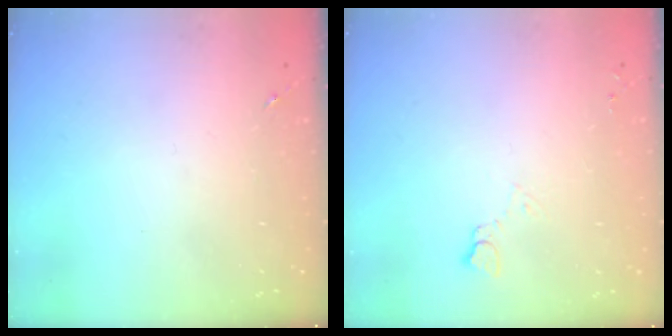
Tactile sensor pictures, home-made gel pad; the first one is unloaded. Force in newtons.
{"total": 3.8, "press": 3.7, "slide": 0.5}